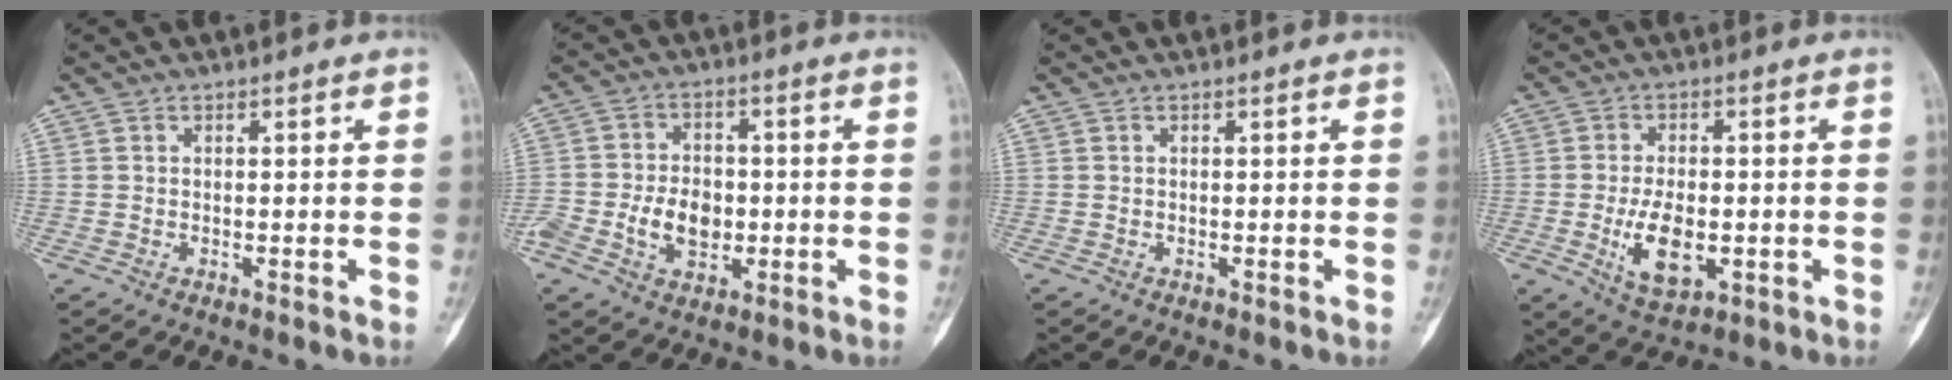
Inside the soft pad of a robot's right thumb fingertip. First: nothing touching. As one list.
[{"total": 8.7, "force": [-1.8, 6.1, 6.0], "torque": [-0.094, 0.014, -0.028]}, {"total": 0.0}, {"total": 8.9, "force": [-1.8, 4.8, 7.3], "torque": [-0.121, -0.005, -0.022]}]